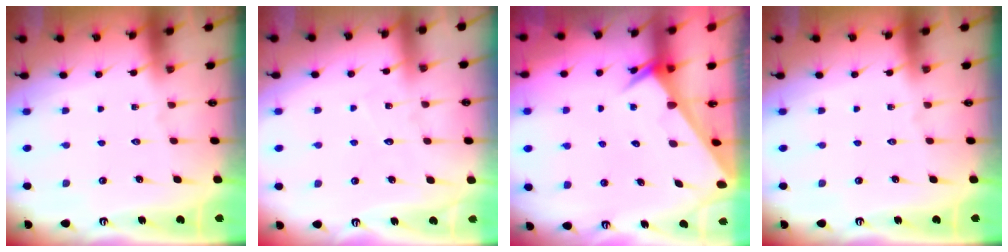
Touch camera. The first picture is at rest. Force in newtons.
{"total": 3.5, "press": 3.5, "slide": 0.4}
{"total": 2.5, "press": 2.5, "slide": 0.1}
{"total": 0.0}